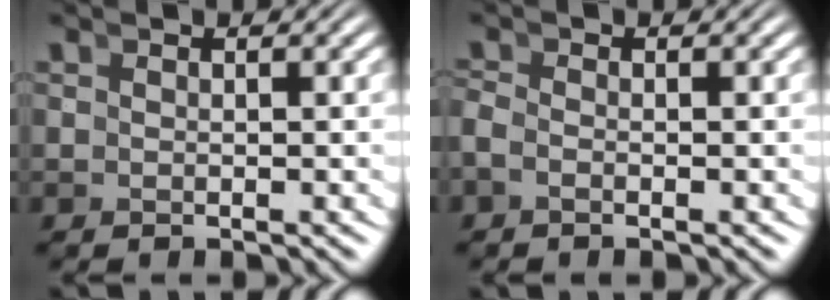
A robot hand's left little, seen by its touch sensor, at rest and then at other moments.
{"total": 1.1, "force": [-0.9, 0.4, 0.6], "torque": [-0.017, -0.009, -0.016]}